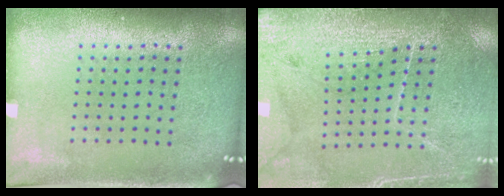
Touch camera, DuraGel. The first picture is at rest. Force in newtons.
{"total": 3.0, "press": 2.9, "slide": 0.4}